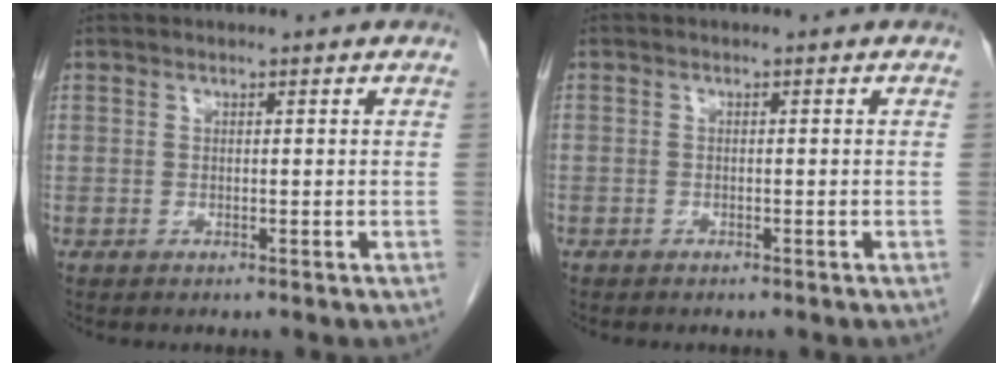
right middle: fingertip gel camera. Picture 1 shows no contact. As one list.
[{"total": 0.6, "force": [-0.4, 0.4, 0.1], "torque": [-0.007, 0.002, -0.009]}]